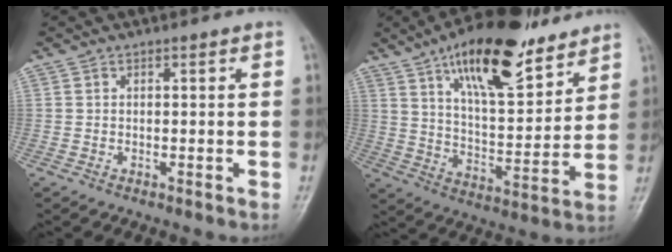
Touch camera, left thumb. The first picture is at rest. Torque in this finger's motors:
{"motor_torque": [0.26, 0.16, 1.65, -1.12, 0.24]}